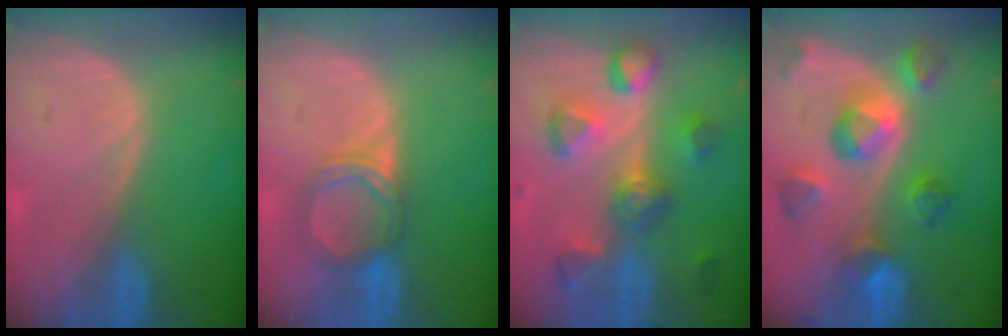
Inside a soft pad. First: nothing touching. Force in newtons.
{"total": 4.7, "press": 4.4, "slide": 1.7}
{"total": 8.4, "press": 8.4, "slide": 0.7}
{"total": 9.5, "press": 8.6, "slide": 3.9}